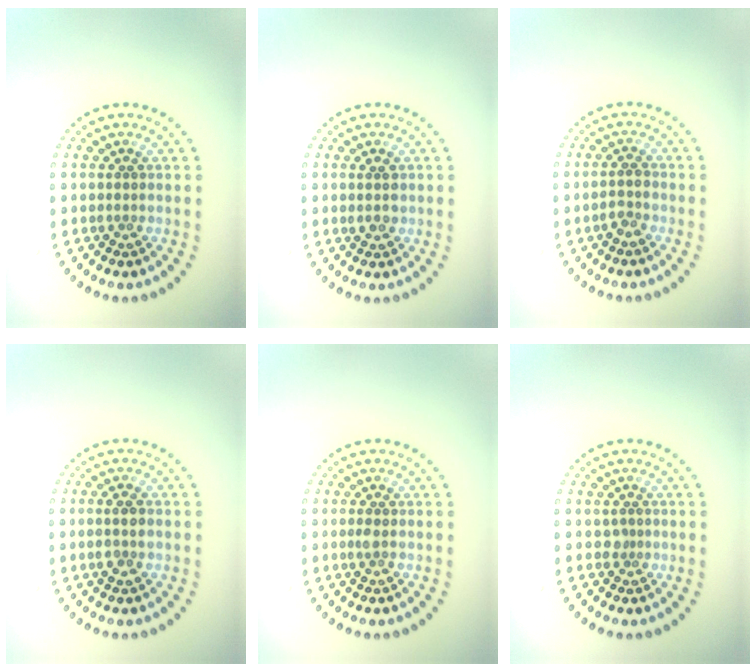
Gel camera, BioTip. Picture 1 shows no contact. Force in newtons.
{"total": 1.5, "press": 1.4, "slide": 0.3}
{"total": 1.4, "press": 1.3, "slide": 0.5}
{"total": 1.6, "press": 1.6, "slide": 0.4}
{"total": 0.6, "press": 0.5, "slide": 0.2}
{"total": 0.8, "press": 0.5, "slide": 0.6}